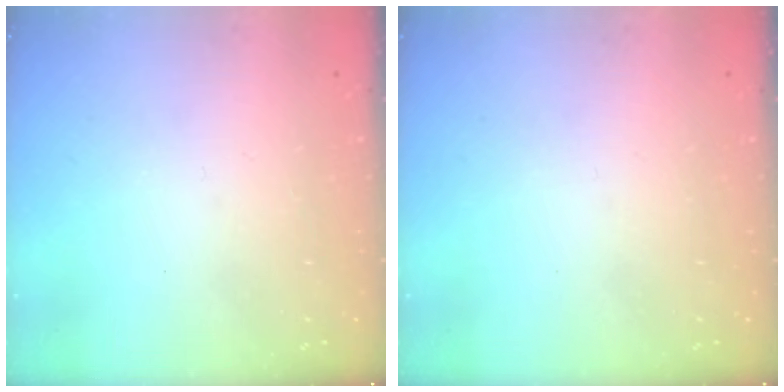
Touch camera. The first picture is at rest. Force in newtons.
{"total": 0.0}